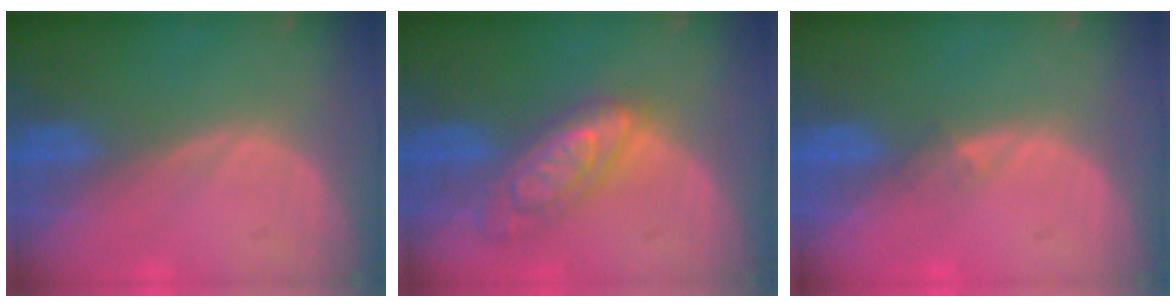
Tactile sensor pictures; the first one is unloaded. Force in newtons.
{"total": 7.1, "press": 7.1, "slide": 0.4}
{"total": 1.2, "press": 0.9, "slide": 0.9}